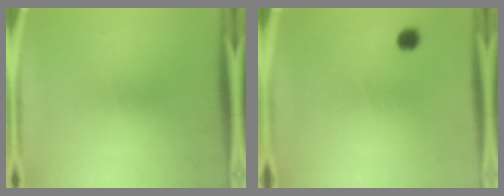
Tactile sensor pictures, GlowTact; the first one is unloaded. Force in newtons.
{"total": 1.8}